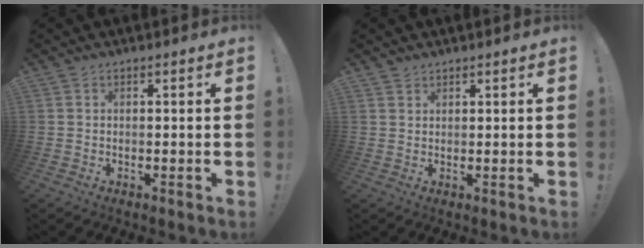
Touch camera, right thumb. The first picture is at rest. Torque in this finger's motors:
{"motor_torque": [-0.53, 0.08, -0.04, -0.04, 0.04]}